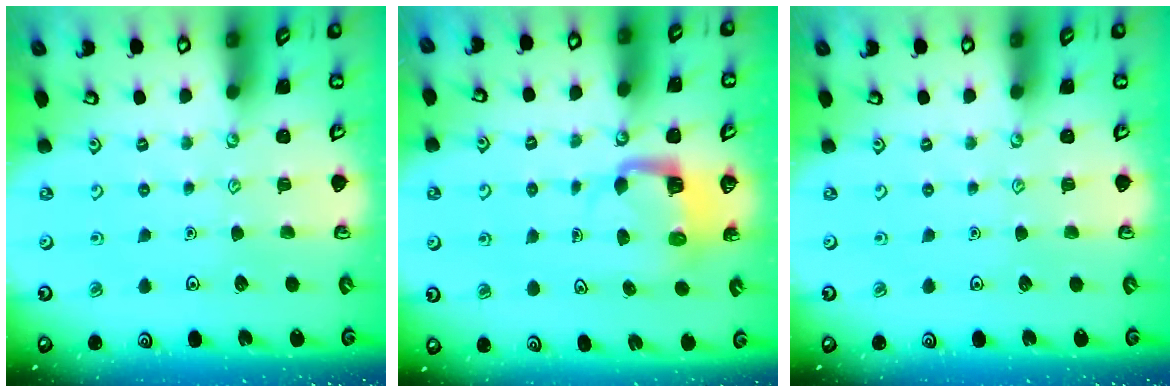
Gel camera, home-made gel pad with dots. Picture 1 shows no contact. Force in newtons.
{"total": 4.4, "press": 4.4, "slide": 0.1}
{"total": 0.0}